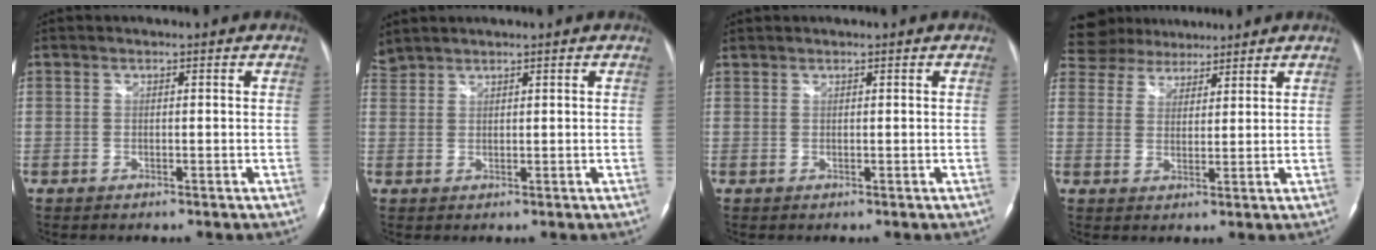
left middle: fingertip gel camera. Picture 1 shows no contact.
{"total": 2.8, "force": [2.7, 0.6, -0.1], "torque": [-0.010, 0.016, 0.061]}
{"total": 0.6, "force": [0.6, 0.3, -0.1], "torque": [-0.003, 0.009, 0.013]}
{"total": 10.9, "force": [9.9, 3.9, 2.0], "torque": [-0.057, 0.036, 0.178]}